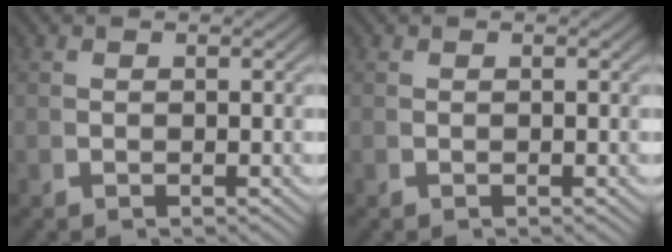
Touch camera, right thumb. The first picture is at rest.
{"total": 0.0}